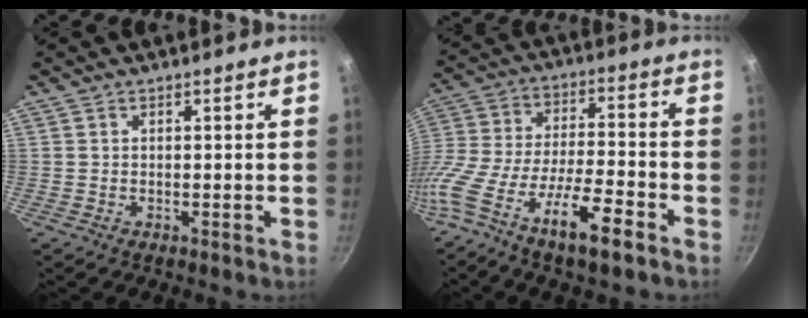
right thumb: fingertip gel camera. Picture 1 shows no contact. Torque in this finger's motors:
{"motor_torque": [0.16, 0.42, 1.53, -1.24, 0.31]}